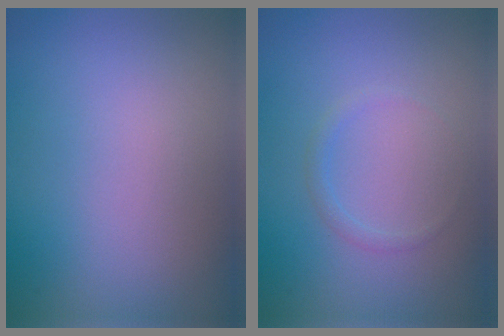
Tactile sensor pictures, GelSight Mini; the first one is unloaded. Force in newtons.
{"total": 0.8, "press": 0.8, "slide": 0.0}